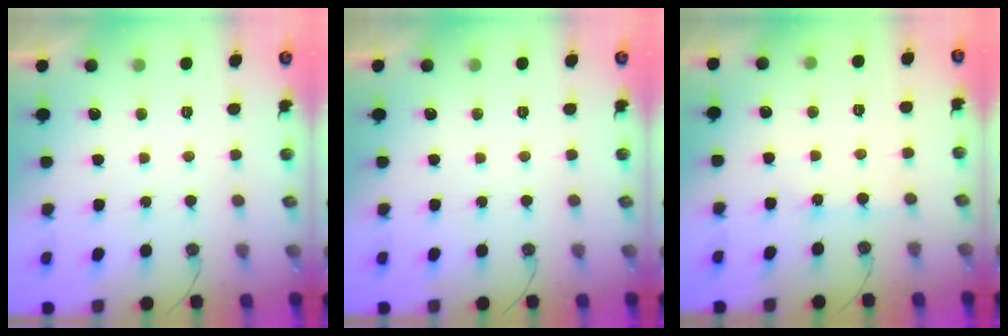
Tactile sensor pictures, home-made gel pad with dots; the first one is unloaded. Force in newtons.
{"total": 0.0}
{"total": 3.9, "press": 3.9, "slide": 0.5}